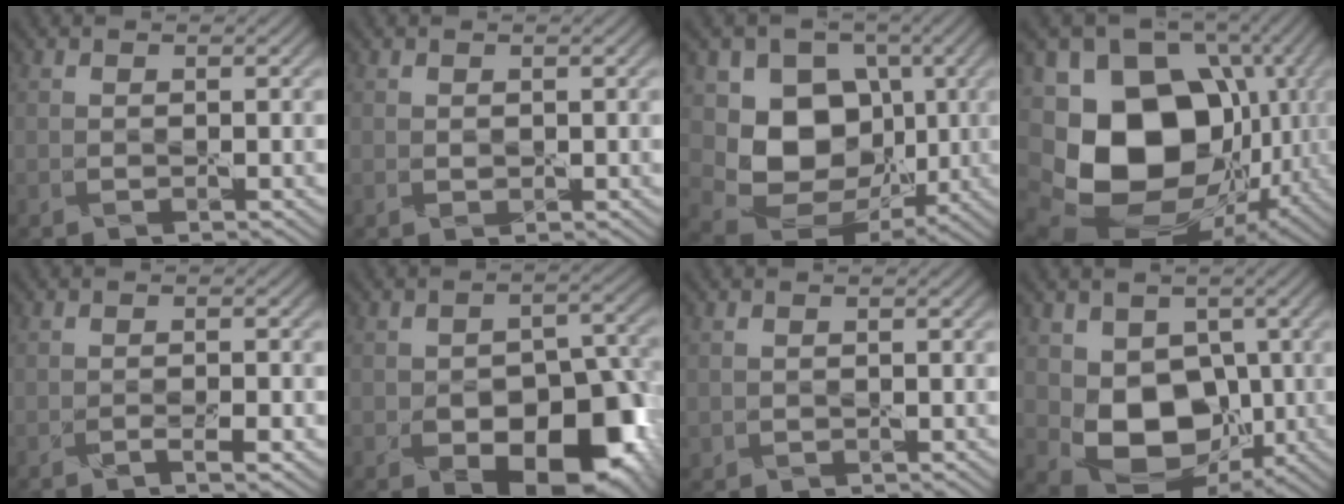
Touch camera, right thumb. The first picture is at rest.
{"total": 0.6, "force": [0.2, 0.5, 0.3], "torque": [-0.008, -0.004, 0.005]}
{"total": 10.7, "force": [0.8, 8.7, 6.1], "torque": [-0.126, -0.026, 0.012]}
{"total": 20.2, "force": [-2.8, 15.1, 13.1], "torque": [-0.272, -0.026, -0.030]}
{"total": 2.1, "force": [-1.0, 0.4, 1.7], "torque": [-0.031, 0.001, -0.019]}
{"total": 13.0, "force": [-5.7, 7.5, 9.0], "torque": [-0.124, -0.027, -0.079]}
{"total": 0.6, "force": [-0.2, 0.6, 0.0], "torque": [0.000, -0.008, -0.003]}
{"total": 8.8, "force": [-0.1, 6.7, 5.6], "torque": [-0.115, -0.027, 0.001]}